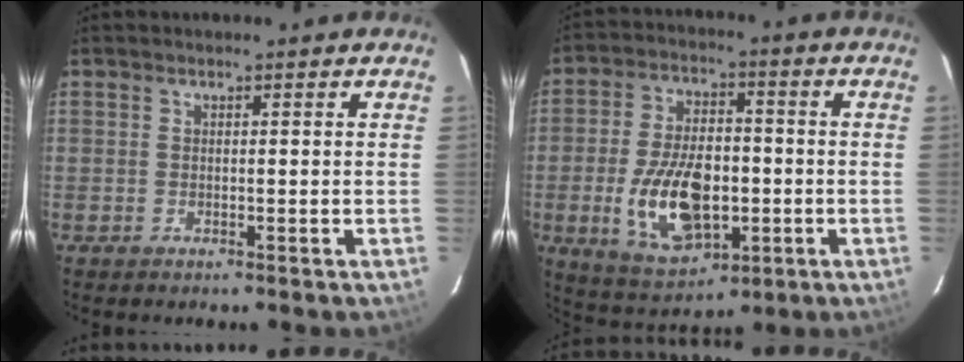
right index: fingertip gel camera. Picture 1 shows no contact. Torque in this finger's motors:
{"motor_torque": [1.30, -0.84, 0.33, 0.20]}